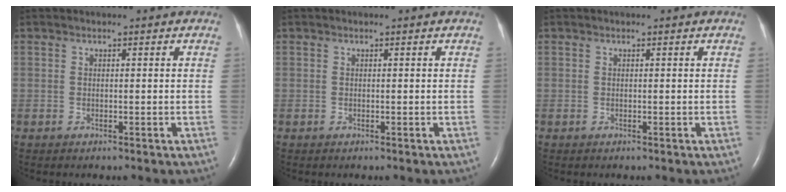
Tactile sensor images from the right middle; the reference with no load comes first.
{"total": 0.0}
{"total": 0.0}